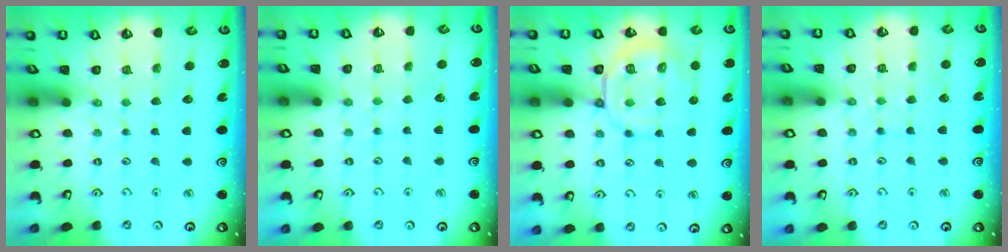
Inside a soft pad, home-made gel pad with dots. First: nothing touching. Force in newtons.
{"total": 4.4, "press": 4.4, "slide": 0.4}
{"total": 12.2, "press": 12.1, "slide": 1.3}
{"total": 5.7, "press": 5.7, "slide": 0.6}